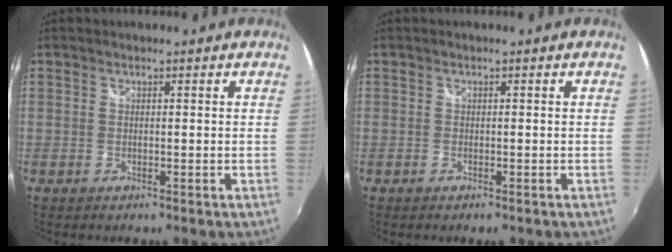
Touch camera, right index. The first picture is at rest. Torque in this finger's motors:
{"motor_torque": [0.15, -0.13, 0.07, 0.01]}